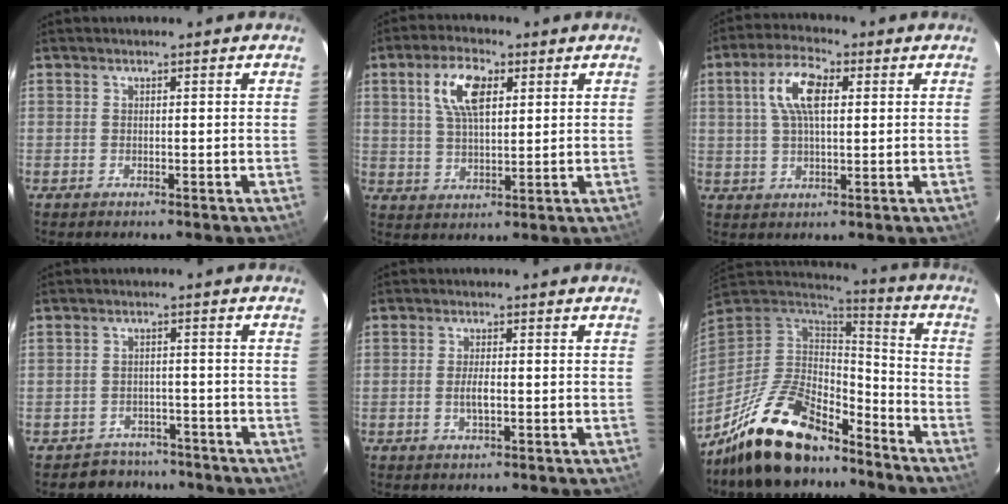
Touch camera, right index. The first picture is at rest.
{"total": 8.9, "force": [3.3, 4.1, 7.1], "torque": [-0.136, 0.016, 0.065]}
{"total": 8.7, "force": [2.3, 3.7, 7.5], "torque": [-0.146, 0.019, 0.042]}
{"total": 5.9, "force": [-4.7, 3.6, -0.4], "torque": [-0.004, 0.024, -0.067]}
{"total": 2.7, "force": [-0.6, 0.8, 2.5], "torque": [-0.048, -0.004, -0.010]}
{"total": 20.2, "force": [-14.9, 7.9, 11.1], "torque": [-0.224, -0.008, -0.250]}